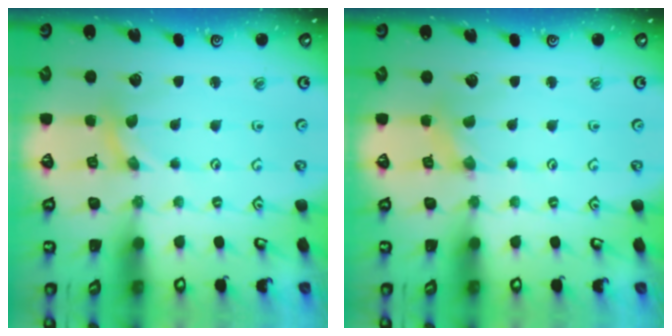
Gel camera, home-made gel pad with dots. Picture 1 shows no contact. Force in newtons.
{"total": 1.0, "press": 1.0, "slide": 0.2}